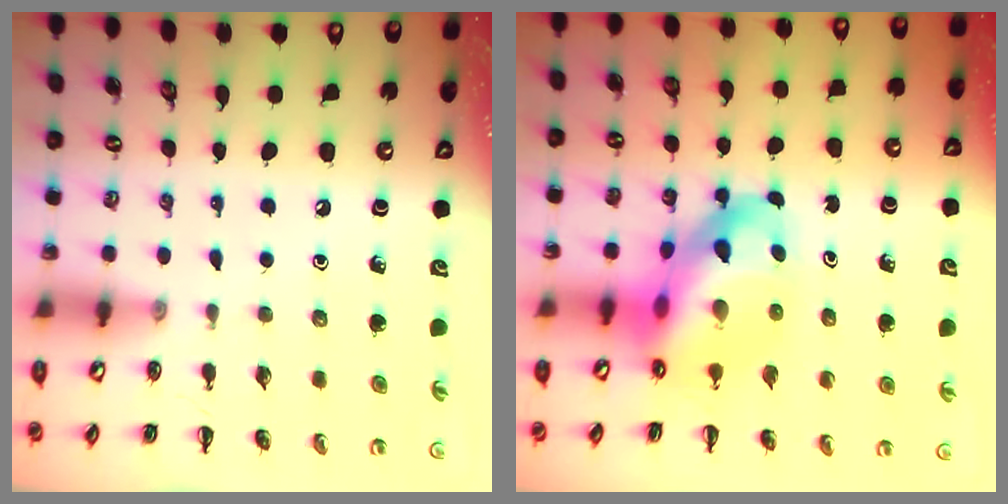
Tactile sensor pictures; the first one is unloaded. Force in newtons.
{"total": 13.9, "press": 13.4, "slide": 3.7}